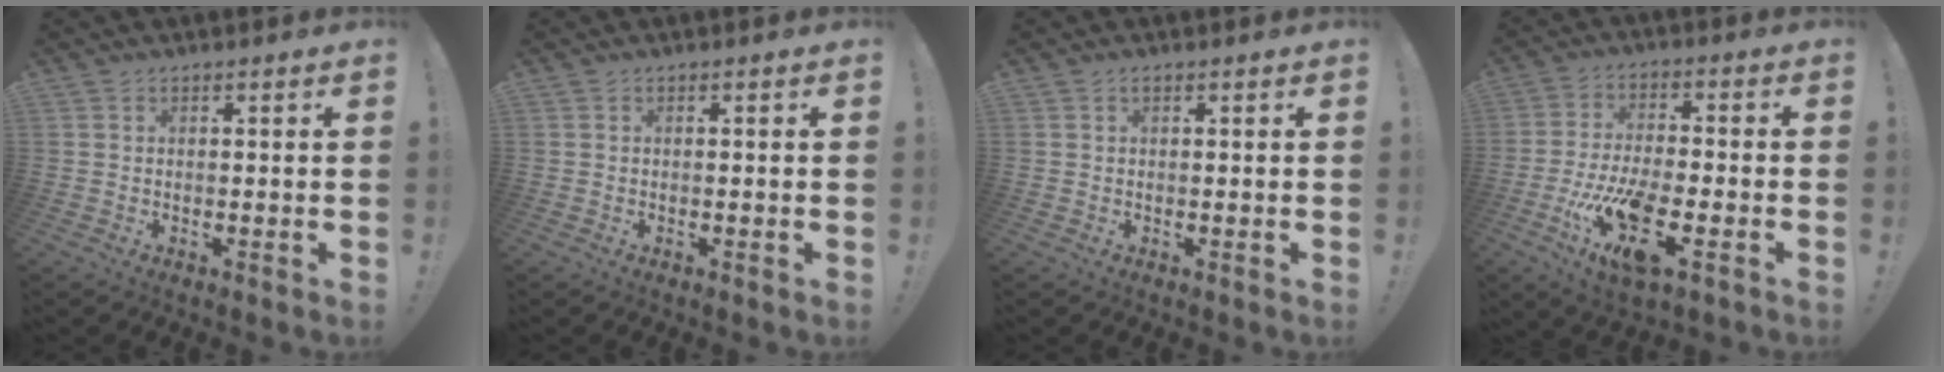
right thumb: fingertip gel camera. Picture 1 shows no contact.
{"total": 0.0}
{"total": 0.5, "force": [0.2, 0.4, 0.3], "torque": [-0.007, 0.002, 0.004]}
{"total": 16.6, "force": [-6.8, 6.2, 13.8], "torque": [-0.263, 0.022, -0.108]}